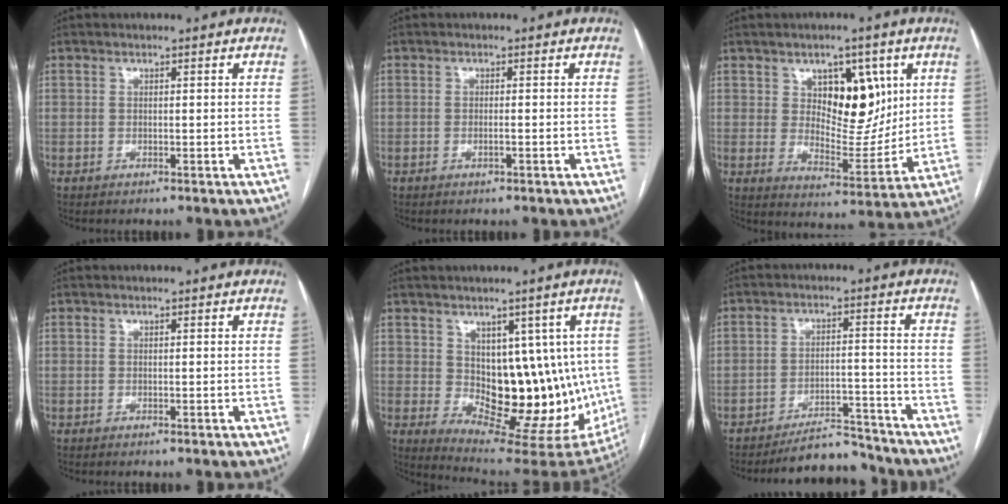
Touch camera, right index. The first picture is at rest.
{"total": 1.0, "force": [-0.4, 0.2, 0.9], "torque": [-0.020, -0.001, -0.006]}
{"total": 11.0, "force": [4.0, 5.8, 8.5], "torque": [-0.117, 0.006, 0.073]}
{"total": 0.0}
{"total": 14.7, "force": [0.6, 7.8, 12.4], "torque": [-0.148, 0.002, 0.030]}
{"total": 7.0, "force": [-6.8, 1.5, 0.5], "torque": [0.003, 0.021, -0.109]}